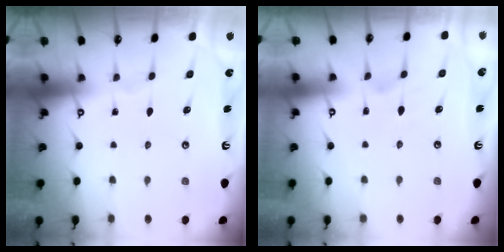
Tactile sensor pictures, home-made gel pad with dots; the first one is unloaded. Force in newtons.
{"total": 2.4, "press": 2.2, "slide": 1.1}